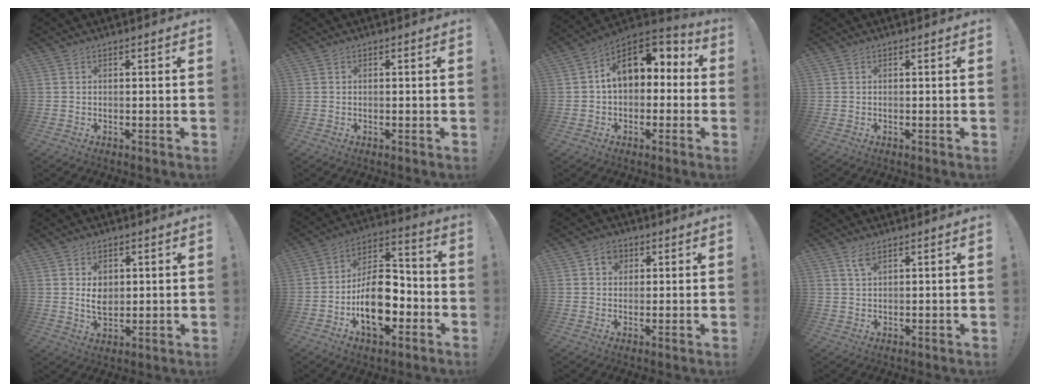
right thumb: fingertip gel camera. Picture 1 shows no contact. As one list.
[{"total": 0.0}, {"total": 13.2, "force": [3.9, 9.0, 8.8], "torque": [-0.124, -0.005, 0.073]}, {"total": 0.0}, {"total": 6.1, "force": [1.6, 4.7, 3.5], "torque": [-0.053, -0.005, 0.024]}, {"total": 17.8, "force": [-5.9, 10.6, 13.0], "torque": [-0.220, 0.039, -0.091]}, {"total": 4.5, "force": [1.7, 3.7, 1.8], "torque": [-0.028, 0.000, 0.029]}, {"total": 3.0, "force": [1.8, 0.9, 2.2], "torque": [-0.038, -0.004, 0.030]}]